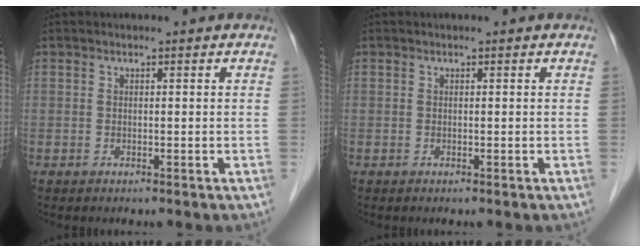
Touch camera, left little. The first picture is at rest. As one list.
[{"total": 0.0}]